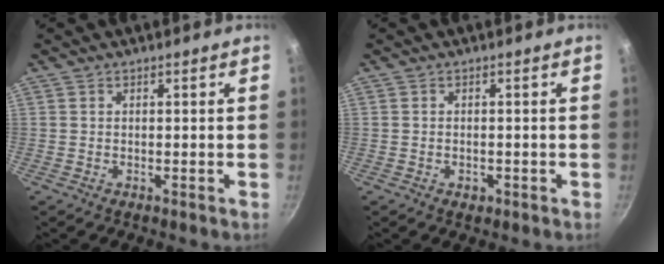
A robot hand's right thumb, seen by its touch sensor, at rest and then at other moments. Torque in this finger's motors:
{"motor_torque": [-0.57, 0.34, -0.20, 0.11, -0.01]}